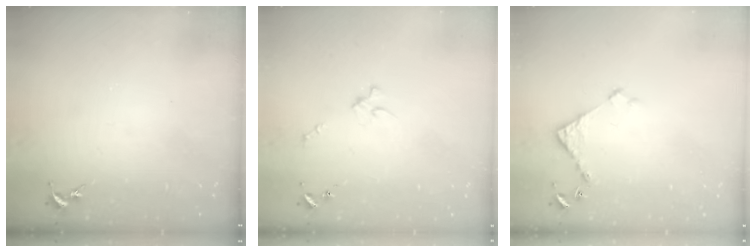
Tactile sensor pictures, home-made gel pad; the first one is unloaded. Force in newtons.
{"total": 2.0, "press": 2.0, "slide": 0.2}
{"total": 3.7, "press": 3.7, "slide": 0.3}